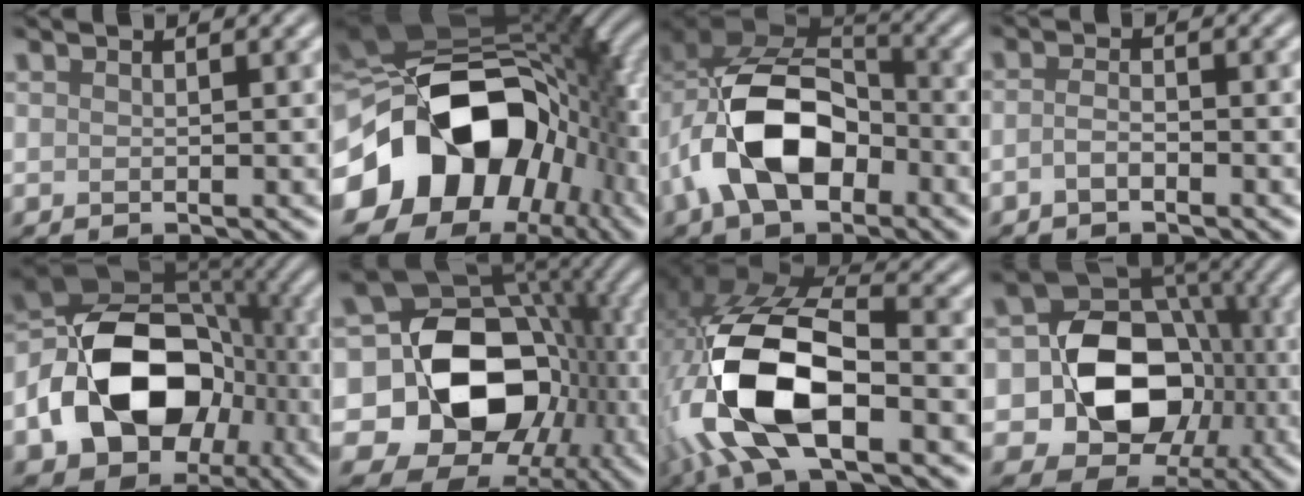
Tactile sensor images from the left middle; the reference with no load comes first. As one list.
[{"total": 17.3, "force": [-3.6, 12.5, 11.4], "torque": [-0.192, -0.015, -0.058]}, {"total": 10.7, "force": [-2.8, 6.6, 7.9], "torque": [-0.152, 0.011, -0.053]}, {"total": 1.2, "force": [-0.7, 0.4, 0.9], "torque": [-0.024, 0.006, -0.018]}, {"total": 13.8, "force": [-3.9, 9.9, 8.8], "torque": [-0.157, -0.003, -0.070]}, {"total": 15.4, "force": [-1.4, 12.2, 9.4], "torque": [-0.152, -0.017, -0.009]}, {"total": 14.8, "force": [-3.9, 7.5, 12.2], "torque": [-0.282, -0.017, -0.060]}, {"total": 11.9, "force": [-1.3, 9.6, 6.9], "torque": [-0.089, -0.009, -0.025]}]